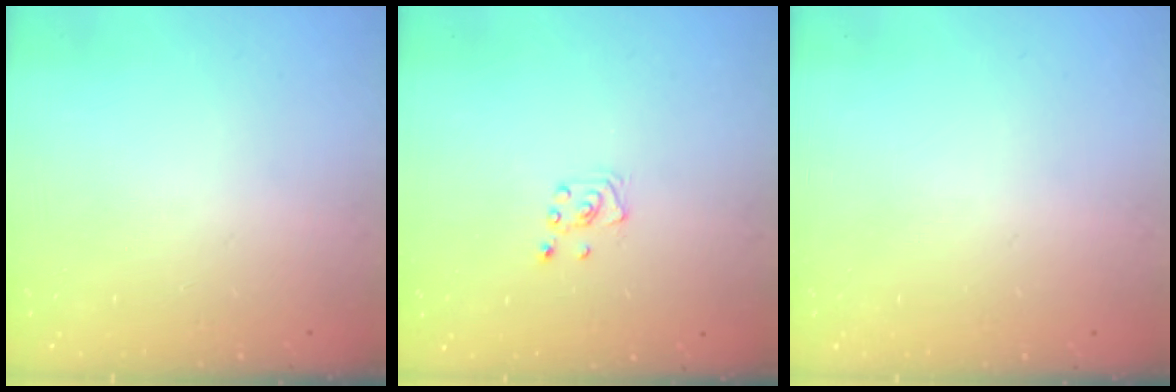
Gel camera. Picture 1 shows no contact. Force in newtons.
{"total": 3.0, "press": 2.9, "slide": 0.3}
{"total": 0.0}